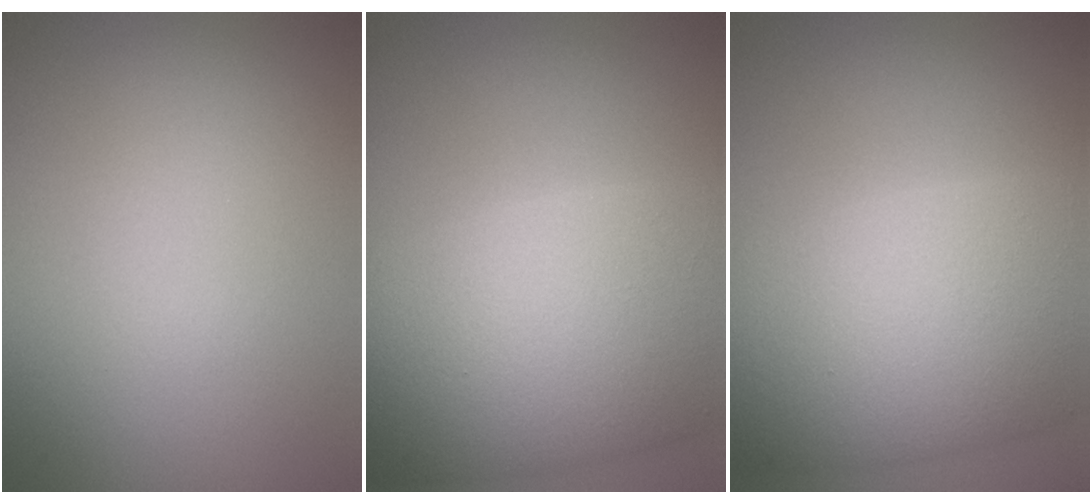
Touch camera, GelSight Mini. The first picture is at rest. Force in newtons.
{"total": 13.0, "press": 13.0, "slide": 0.6}
{"total": 11.8, "press": 11.8, "slide": 0.3}